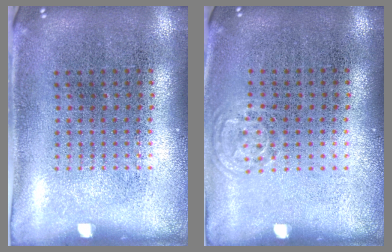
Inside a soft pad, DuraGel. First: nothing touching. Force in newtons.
{"total": 0.5, "press": 0.5, "slide": 0.1}